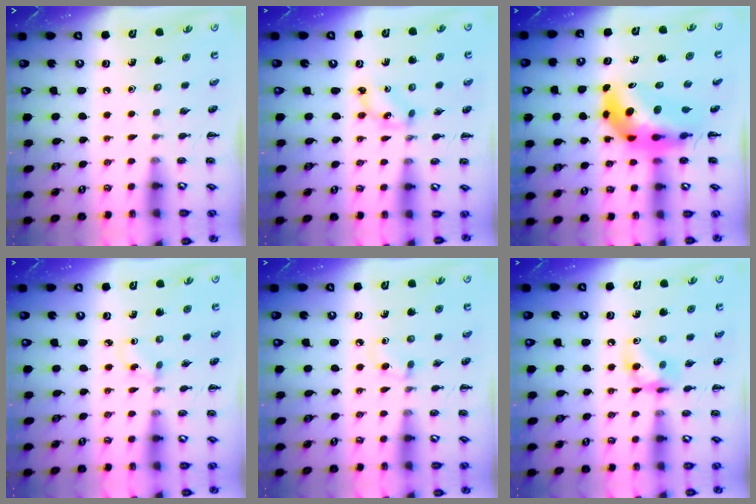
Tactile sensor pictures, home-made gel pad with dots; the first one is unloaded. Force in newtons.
{"total": 3.1, "press": 3.0, "slide": 0.9}
{"total": 9.9, "press": 9.4, "slide": 3.3}
{"total": 2.1, "press": 1.9, "slide": 0.9}
{"total": 3.9, "press": 3.6, "slide": 1.4}
{"total": 8.7, "press": 8.7, "slide": 0.6}